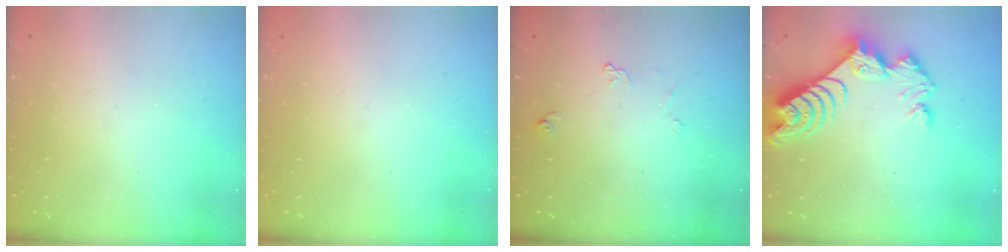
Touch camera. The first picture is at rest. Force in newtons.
{"total": 0.0}
{"total": 3.4, "press": 3.4, "slide": 0.6}
{"total": 9.6, "press": 9.5, "slide": 0.9}